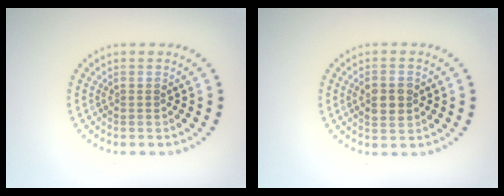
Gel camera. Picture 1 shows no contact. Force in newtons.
{"total": 2.5, "press": 2.5, "slide": 0.2}